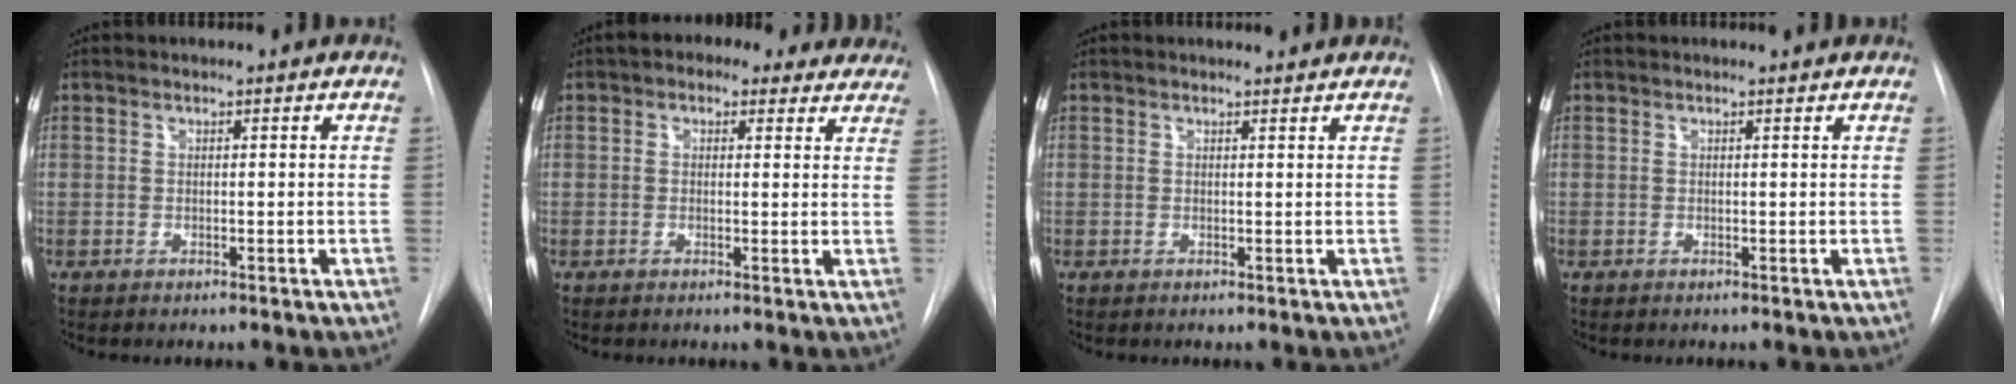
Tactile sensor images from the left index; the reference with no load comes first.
{"total": 8.7, "force": [6.6, 4.6, 3.3], "torque": [-0.016, 0.027, 0.067]}
{"total": 1.1, "force": [1.1, 0.0, -0.1], "torque": [-0.007, -0.001, 0.015]}
{"total": 0.5, "force": [0.5, 0.0, 0.0], "torque": [-0.004, 0.002, 0.007]}